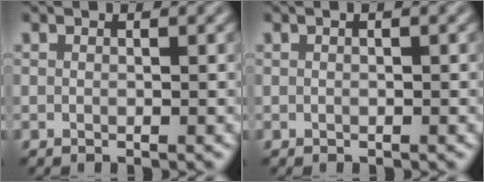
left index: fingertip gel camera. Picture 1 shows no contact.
{"total": 0.8, "force": [0.2, 0.2, 0.7], "torque": [-0.013, -0.004, 0.000]}